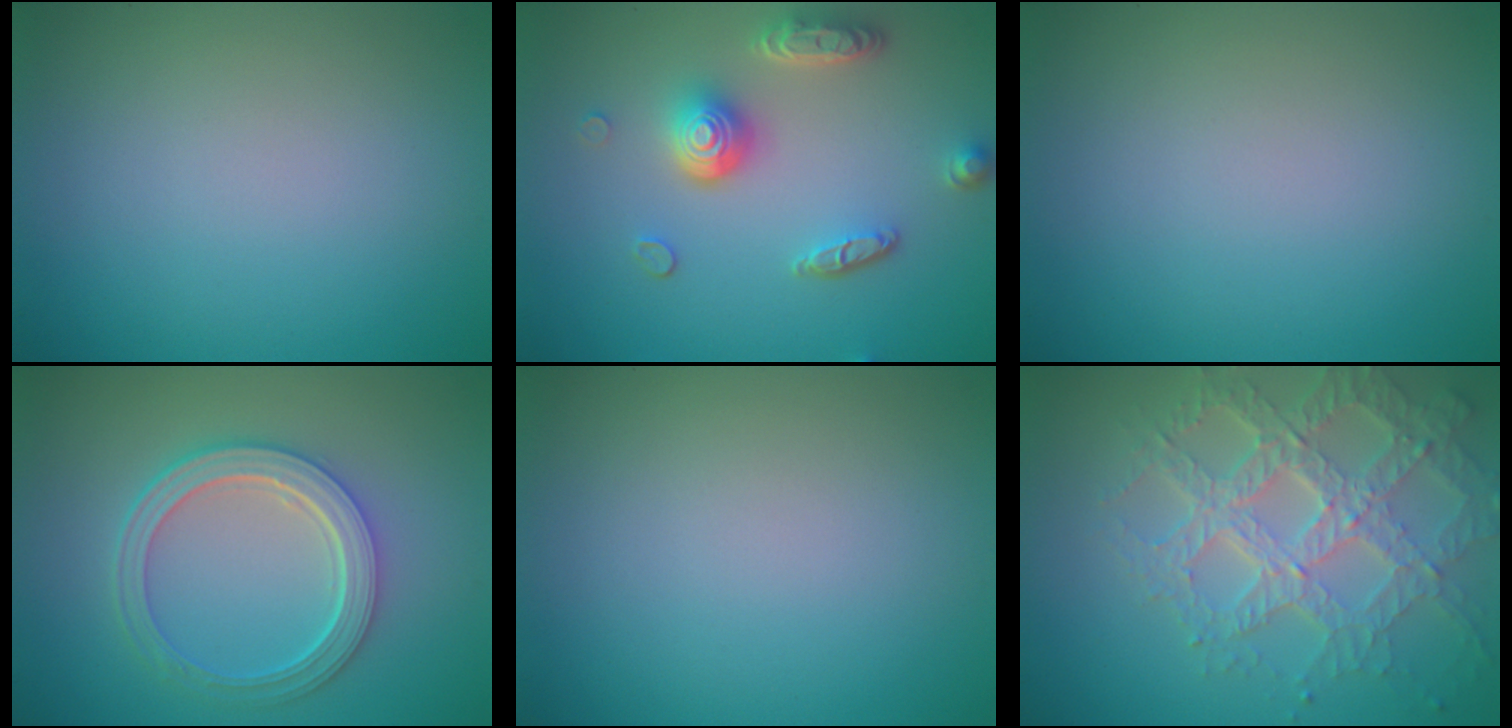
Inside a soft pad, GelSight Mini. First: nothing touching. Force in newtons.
{"total": 4.8, "press": 3.6, "slide": 3.1}
{"total": 0.0}
{"total": 5.0, "press": 3.9, "slide": 3.1}
{"total": 0.0}
{"total": 7.1, "press": 5.1, "slide": 4.9}